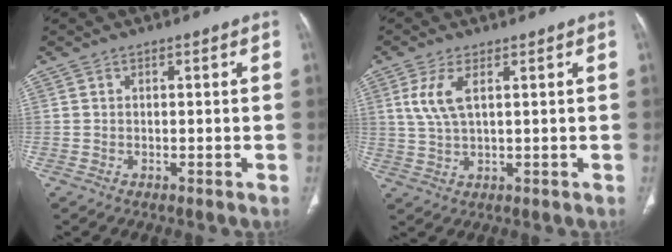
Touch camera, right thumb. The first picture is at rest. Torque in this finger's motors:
{"motor_torque": [-0.41, 1.35, 1.68, 0.27, 0.62]}